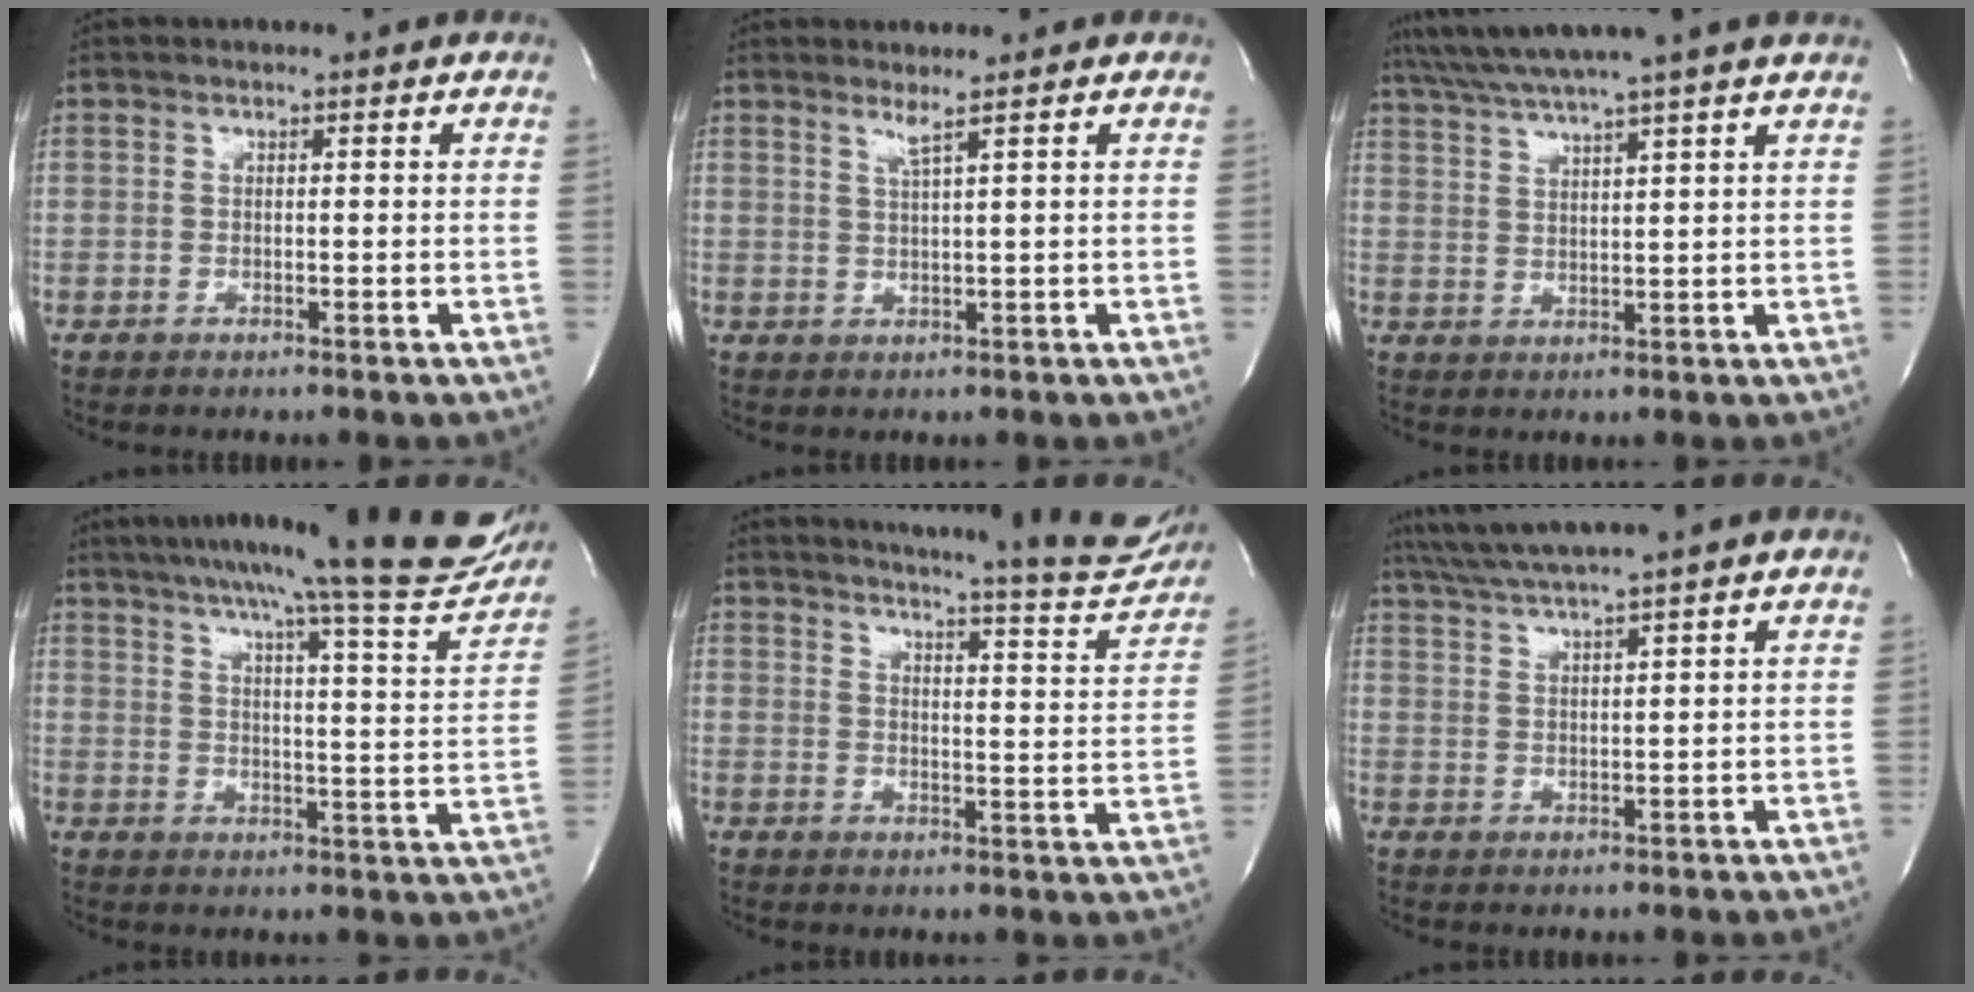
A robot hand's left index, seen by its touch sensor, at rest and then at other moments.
{"total": 1.8, "force": [1.2, -0.7, 1.1], "torque": [-0.032, -0.015, 0.027]}
{"total": 10.4, "force": [8.9, -2.1, 5.1], "torque": [-0.093, 0.011, 0.133]}
{"total": 22.9, "force": [19.8, 0.6, 11.4], "torque": [-0.166, -0.047, 0.252]}
{"total": 20.3, "force": [19.1, 1.3, 6.7], "torque": [-0.097, -0.078, 0.223]}
{"total": 8.4, "force": [7.3, -1.7, 3.9], "torque": [-0.071, 0.014, 0.120]}